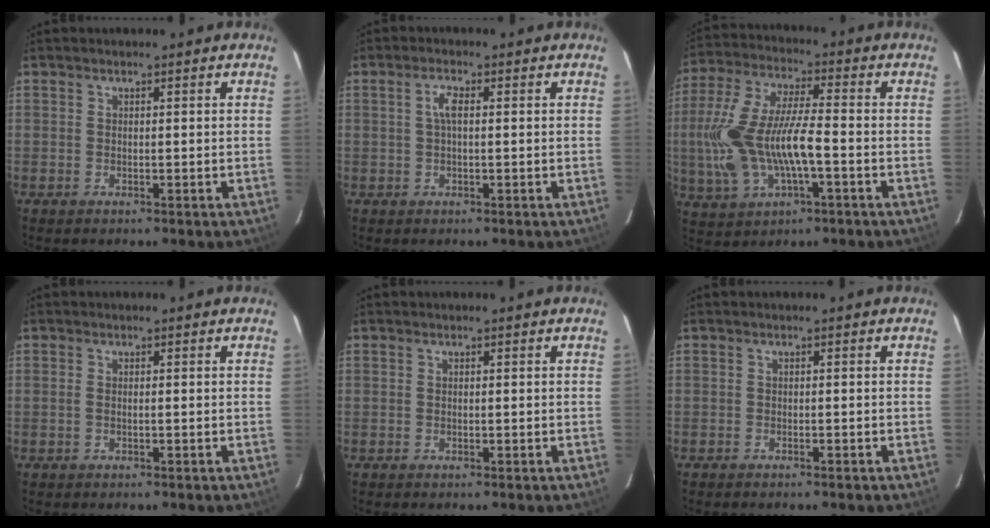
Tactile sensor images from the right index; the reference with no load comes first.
{"total": 2.5, "force": [0.3, 0.8, 2.3], "torque": [-0.049, 0.007, 0.005]}
{"total": 16.6, "force": [-3.3, 6.6, 14.8], "torque": [-0.318, -0.001, -0.058]}
{"total": 0.8, "force": [-0.2, 0.1, 0.8], "torque": [-0.017, 0.001, -0.005]}
{"total": 0.0}
{"total": 0.8, "force": [-0.8, 0.2, 0.2], "torque": [-0.011, 0.004, -0.013]}